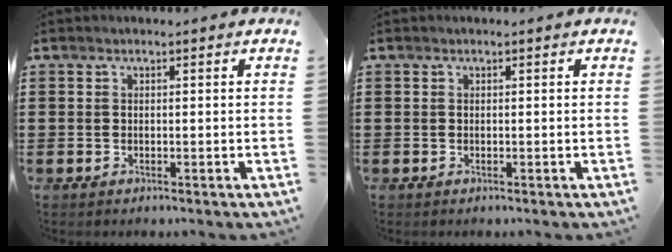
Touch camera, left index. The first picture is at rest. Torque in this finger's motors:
{"motor_torque": [-0.04, -0.01, 0.00, 0.00]}